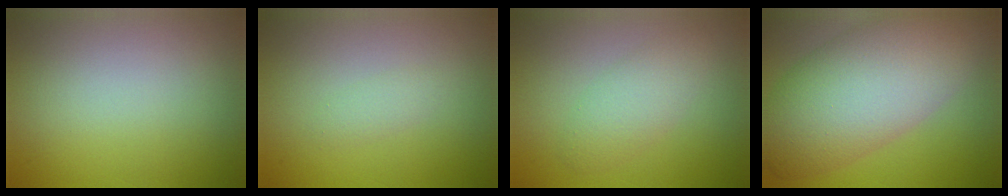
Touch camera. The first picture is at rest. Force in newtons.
{"total": 1.0, "press": 1.0, "slide": 0.1}
{"total": 2.8, "press": 2.8, "slide": 0.2}
{"total": 11.2, "press": 11.2, "slide": 0.5}